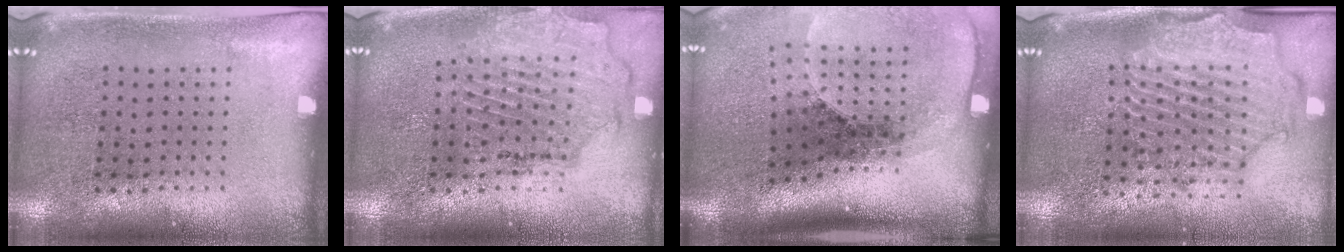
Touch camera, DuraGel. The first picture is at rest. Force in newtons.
{"total": 1.6, "press": 1.5, "slide": 0.4}
{"total": 2.7, "press": 1.9, "slide": 1.9}
{"total": 2.2, "press": 2.1, "slide": 0.8}